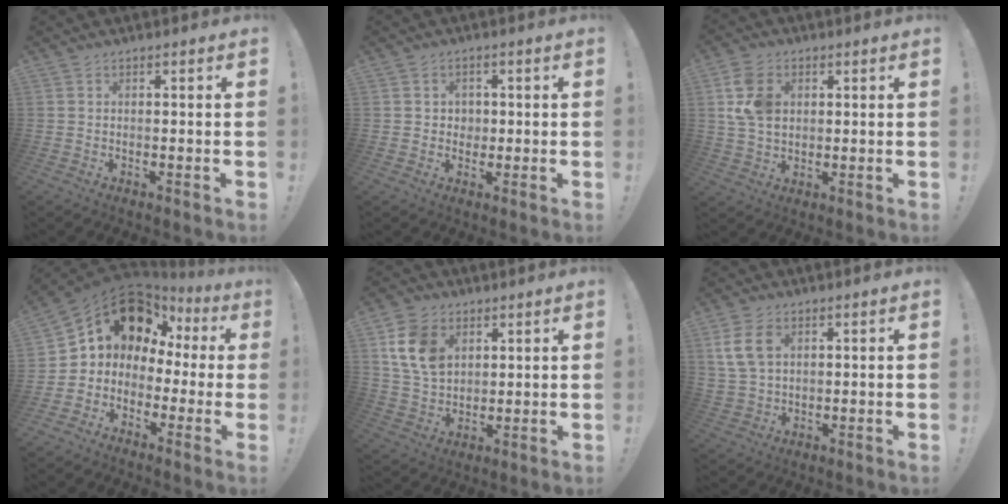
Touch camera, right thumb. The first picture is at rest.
{"total": 3.6, "force": [0.9, 3.5, 0.5], "torque": [-0.004, -0.003, 0.015]}
{"total": 11.2, "force": [2.9, 8.0, 7.2], "torque": [-0.134, 0.005, 0.057]}
{"total": 11.2, "force": [4.2, 8.7, 5.7], "torque": [-0.088, -0.028, 0.081]}
{"total": 13.6, "force": [5.5, 9.7, 7.7], "torque": [-0.132, -0.016, 0.108]}
{"total": 10.0, "force": [3.6, 6.8, 6.3], "torque": [-0.123, 0.004, 0.073]}